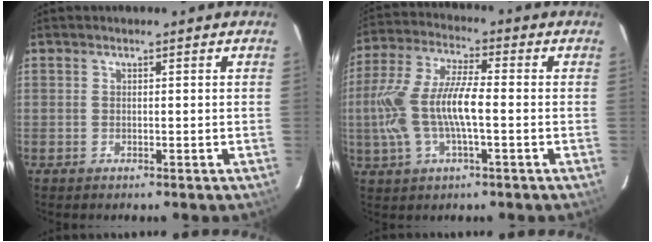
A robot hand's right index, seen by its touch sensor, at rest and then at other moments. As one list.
[{"total": 13.5, "force": [-2.0, 4.2, 12.7], "torque": [-0.267, 0.004, -0.039]}]